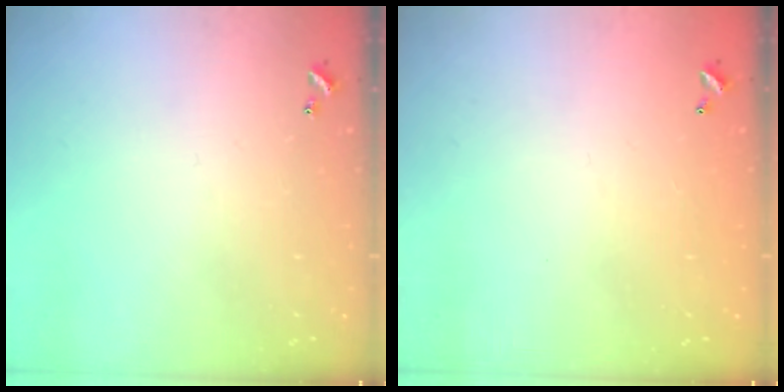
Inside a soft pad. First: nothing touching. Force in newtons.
{"total": 2.8, "press": 2.8, "slide": 0.1}